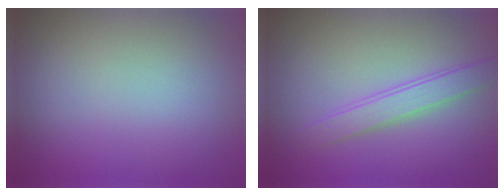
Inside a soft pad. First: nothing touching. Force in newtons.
{"total": 2.5, "press": 2.5, "slide": 0.2}